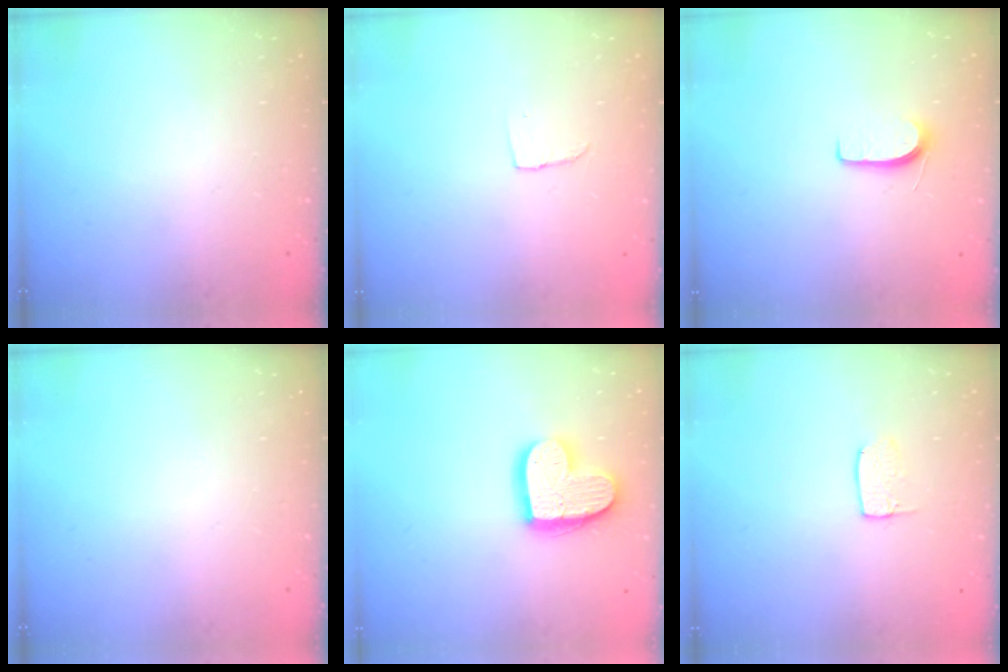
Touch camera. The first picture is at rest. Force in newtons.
{"total": 4.2, "press": 4.2, "slide": 0.3}
{"total": 5.8, "press": 5.8, "slide": 0.6}
{"total": 0.0}
{"total": 16.2, "press": 16.1, "slide": 1.5}
{"total": 3.8, "press": 3.8, "slide": 0.2}